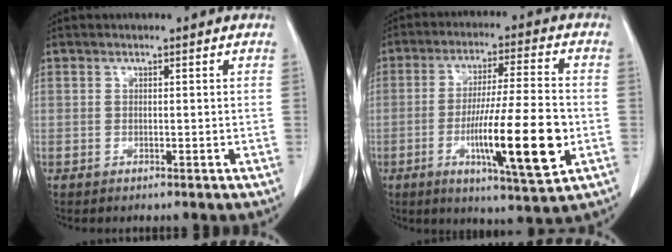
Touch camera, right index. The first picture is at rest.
{"total": 15.0, "force": [-4.1, 1.0, 14.4], "torque": [-0.244, -0.016, -0.066]}